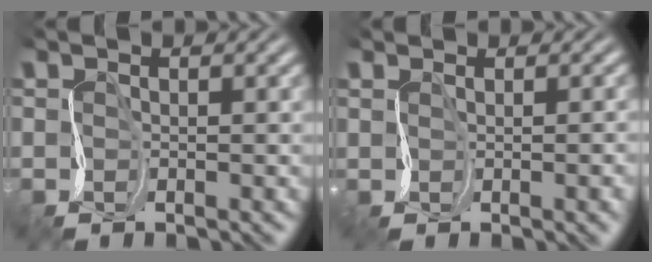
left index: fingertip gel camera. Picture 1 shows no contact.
{"total": 3.9, "force": [-0.2, 1.8, 3.4], "torque": [-0.016, 0.008, 0.005]}